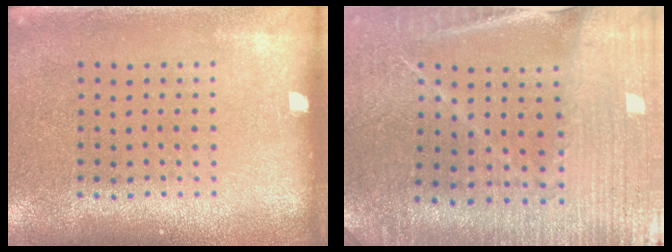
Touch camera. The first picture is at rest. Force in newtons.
{"total": 2.3, "press": 2.3, "slide": 0.1}